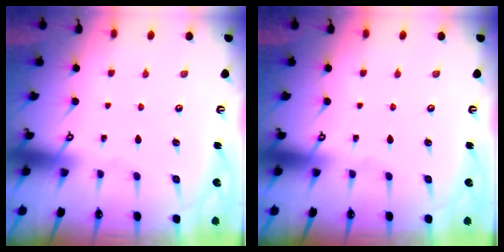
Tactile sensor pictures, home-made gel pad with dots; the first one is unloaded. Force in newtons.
{"total": 0.0}